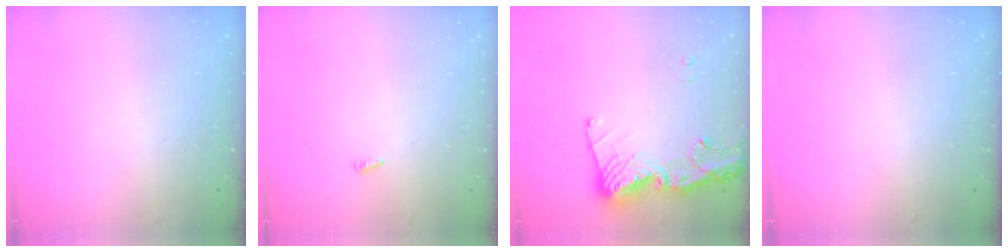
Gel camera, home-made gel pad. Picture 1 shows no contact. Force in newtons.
{"total": 1.8, "press": 1.7, "slide": 0.6}
{"total": 16.6, "press": 16.5, "slide": 1.9}
{"total": 0.0}